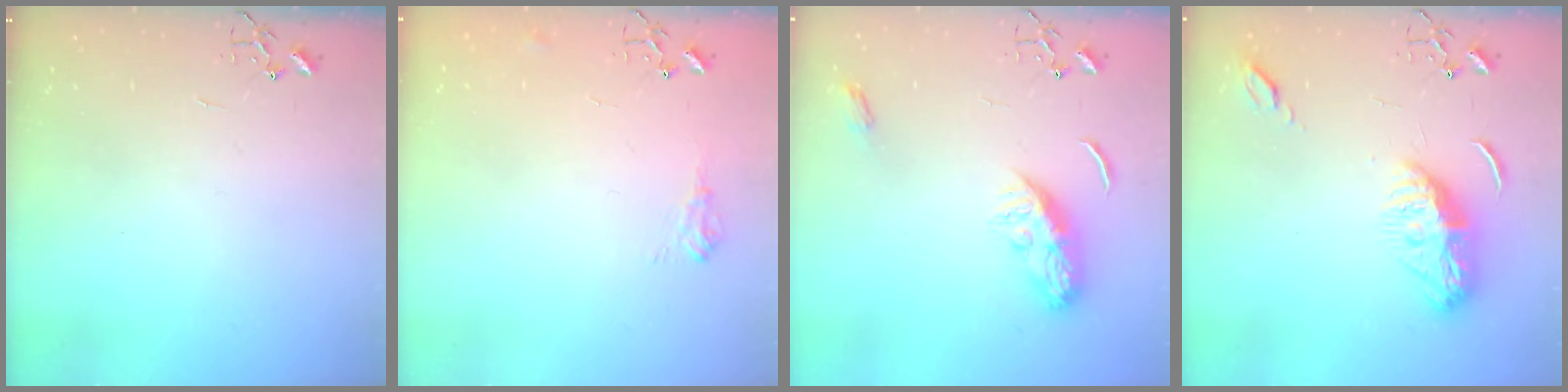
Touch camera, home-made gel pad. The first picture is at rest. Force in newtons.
{"total": 7.3, "press": 7.3, "slide": 1.0}
{"total": 9.5, "press": 9.5, "slide": 0.2}
{"total": 11.3, "press": 11.3, "slide": 0.3}